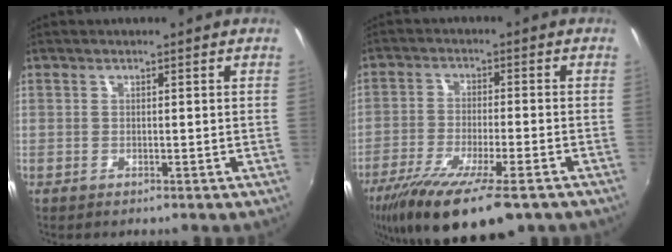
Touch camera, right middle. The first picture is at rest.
{"total": 16.5, "force": [-11.1, 3.8, 11.6], "torque": [-0.227, -0.058, -0.187]}